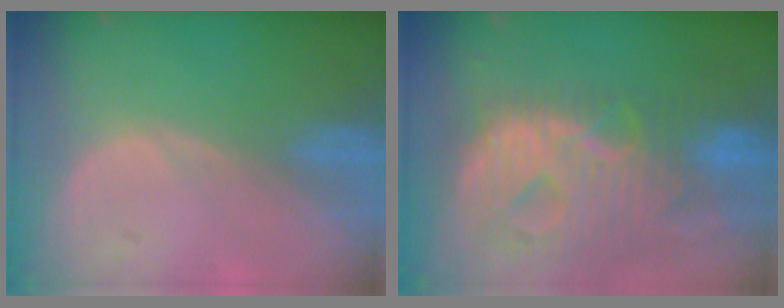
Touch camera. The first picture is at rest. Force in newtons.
{"total": 12.9, "press": 11.0, "slide": 6.9}